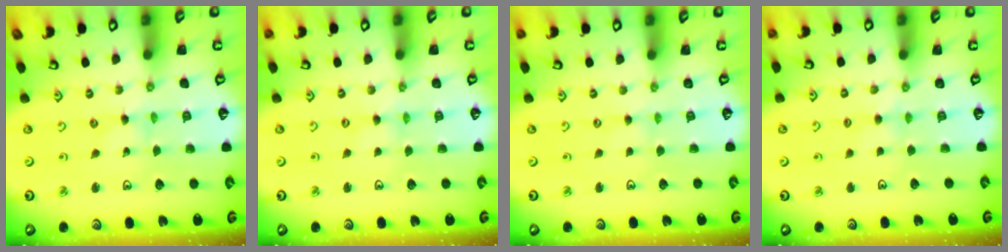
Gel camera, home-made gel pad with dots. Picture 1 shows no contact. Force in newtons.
{"total": 0.0}
{"total": 0.0}
{"total": 3.1, "press": 3.0, "slide": 0.4}